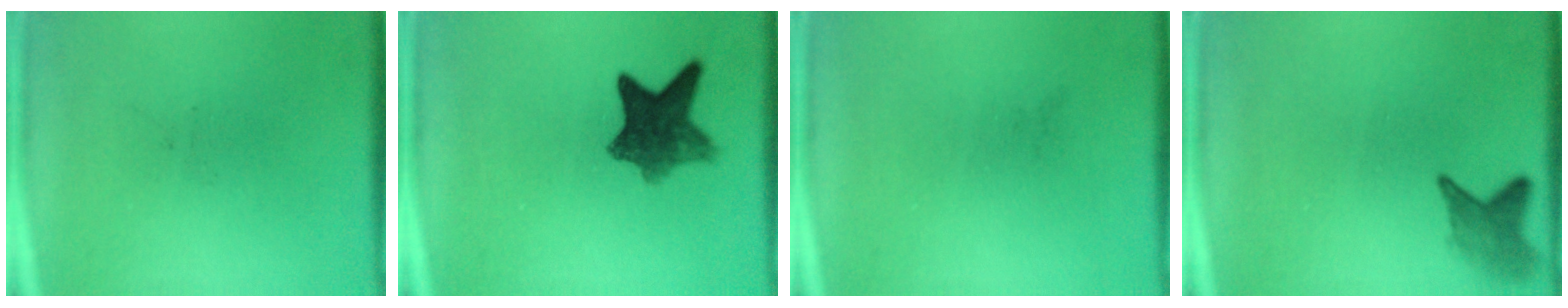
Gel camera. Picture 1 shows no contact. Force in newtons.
{"total": 7.7}
{"total": 0.0}
{"total": 2.9}